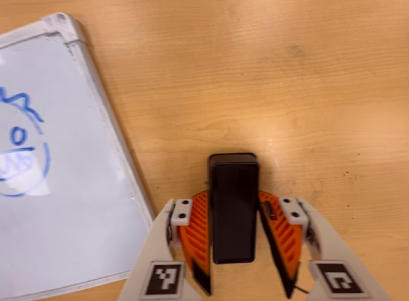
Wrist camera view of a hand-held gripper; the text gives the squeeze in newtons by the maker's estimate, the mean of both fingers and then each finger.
{"total": 0.0}